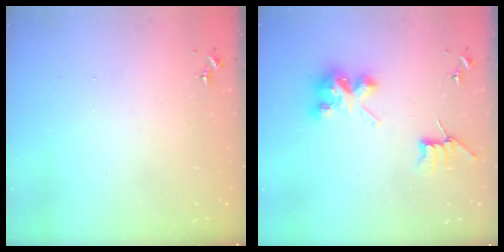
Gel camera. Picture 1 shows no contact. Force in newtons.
{"total": 9.1, "press": 9.0, "slide": 1.0}